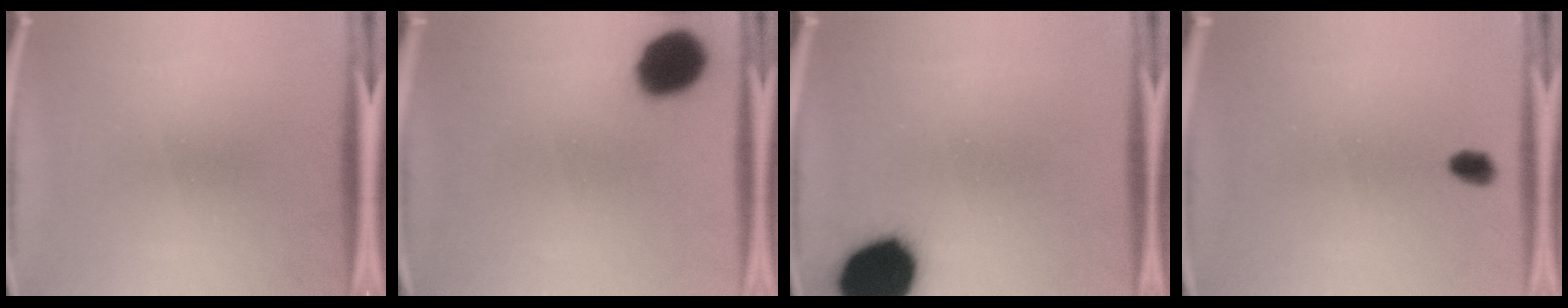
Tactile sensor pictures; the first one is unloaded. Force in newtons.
{"total": 12.7}
{"total": 19.7}
{"total": 2.7}